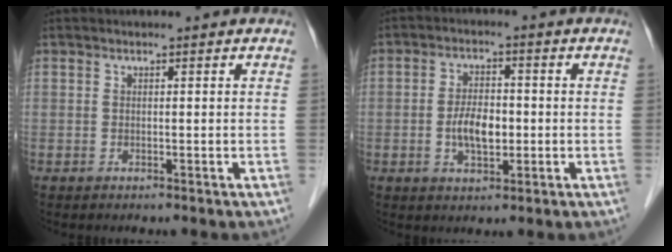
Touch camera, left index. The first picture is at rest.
{"total": 5.5, "force": [-1.1, 2.7, 4.7], "torque": [-0.094, 0.002, -0.018]}